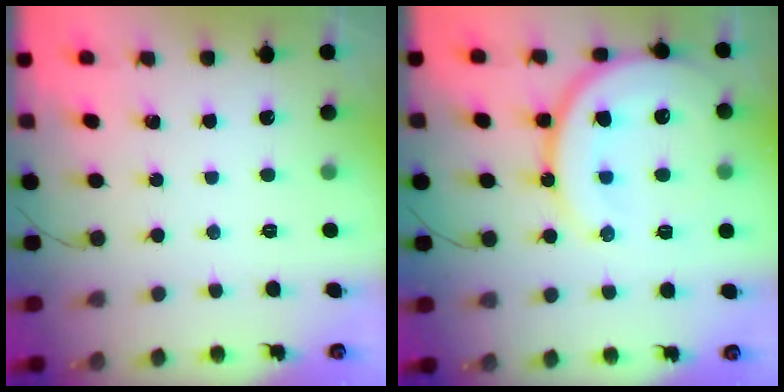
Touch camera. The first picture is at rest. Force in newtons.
{"total": 18.8, "press": 18.5, "slide": 3.7}